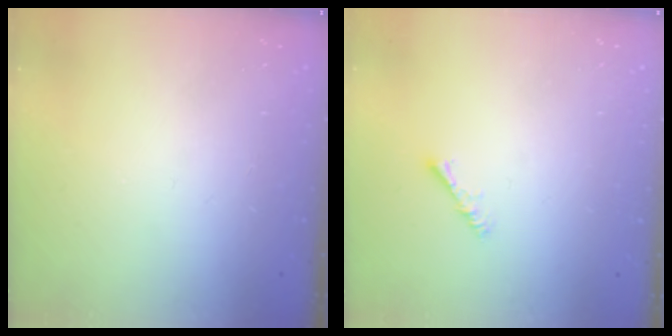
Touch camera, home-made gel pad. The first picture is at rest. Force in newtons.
{"total": 2.3, "press": 2.3, "slide": 0.4}